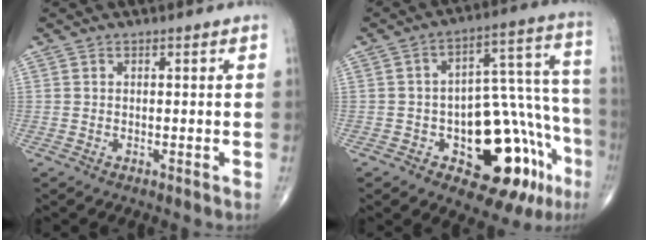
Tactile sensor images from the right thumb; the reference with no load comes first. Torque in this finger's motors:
{"motor_torque": [1.52, 0.79, 0.80, -0.95, 0.07]}